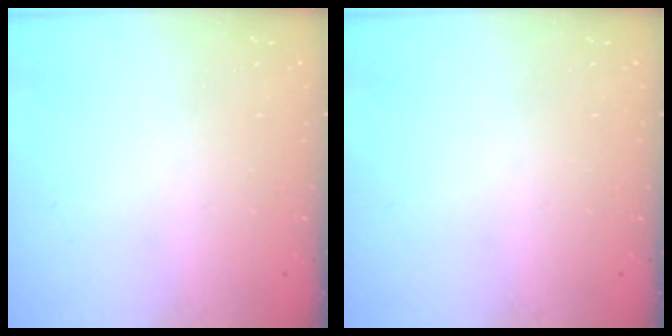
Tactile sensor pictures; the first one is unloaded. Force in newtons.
{"total": 0.0}